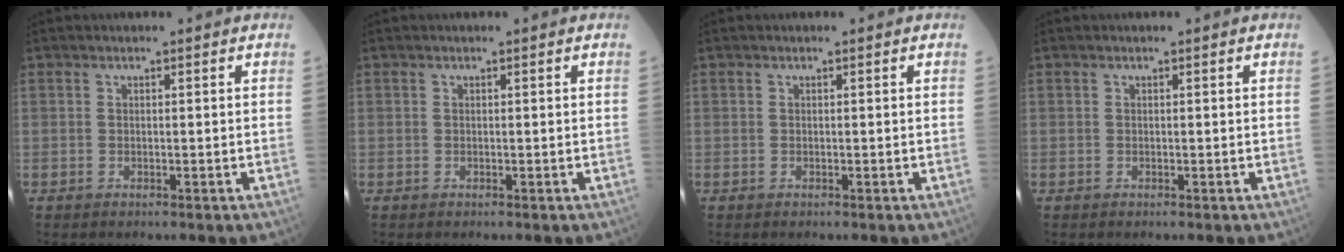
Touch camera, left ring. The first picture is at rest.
{"total": 0.0}
{"total": 0.0}
{"total": 0.0}